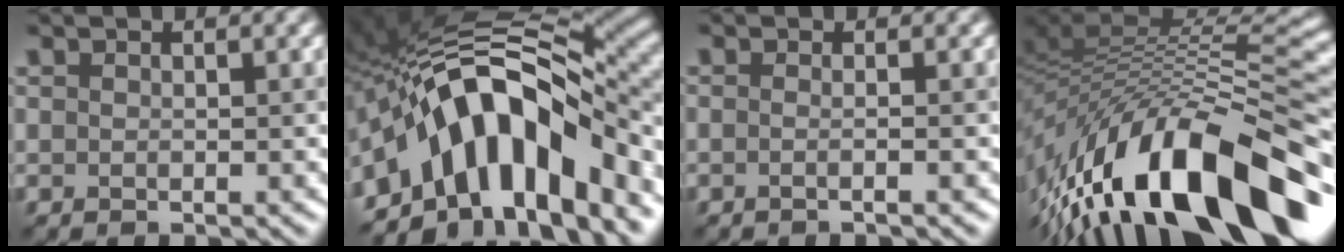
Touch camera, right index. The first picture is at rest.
{"total": 13.6, "force": [-4.4, 6.9, 10.8], "torque": [-0.156, 0.016, -0.089]}
{"total": 2.3, "force": [0.2, 1.2, 2.0], "torque": [0.001, -0.007, -0.029]}
{"total": 16.9, "force": [-7.6, 6.4, 13.7], "torque": [-0.226, 0.003, -0.125]}